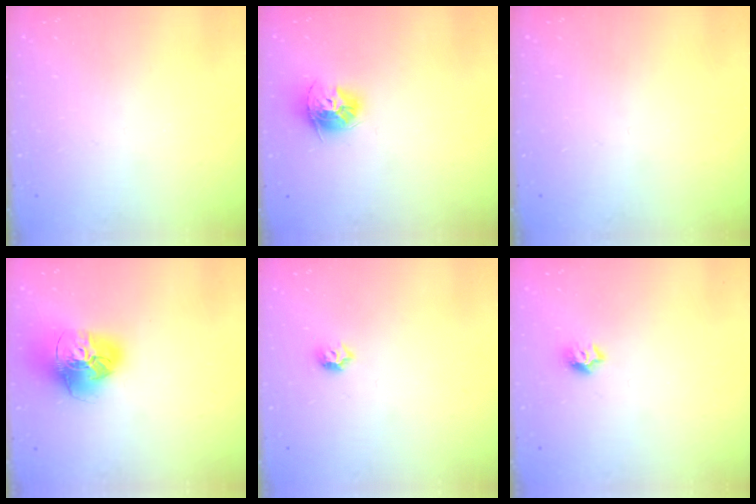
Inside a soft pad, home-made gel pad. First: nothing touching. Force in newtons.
{"total": 11.1, "press": 11.0, "slide": 0.9}
{"total": 0.0}
{"total": 18.3, "press": 18.2, "slide": 2.1}
{"total": 4.0, "press": 3.9, "slide": 0.8}
{"total": 6.7, "press": 6.7, "slide": 0.8}